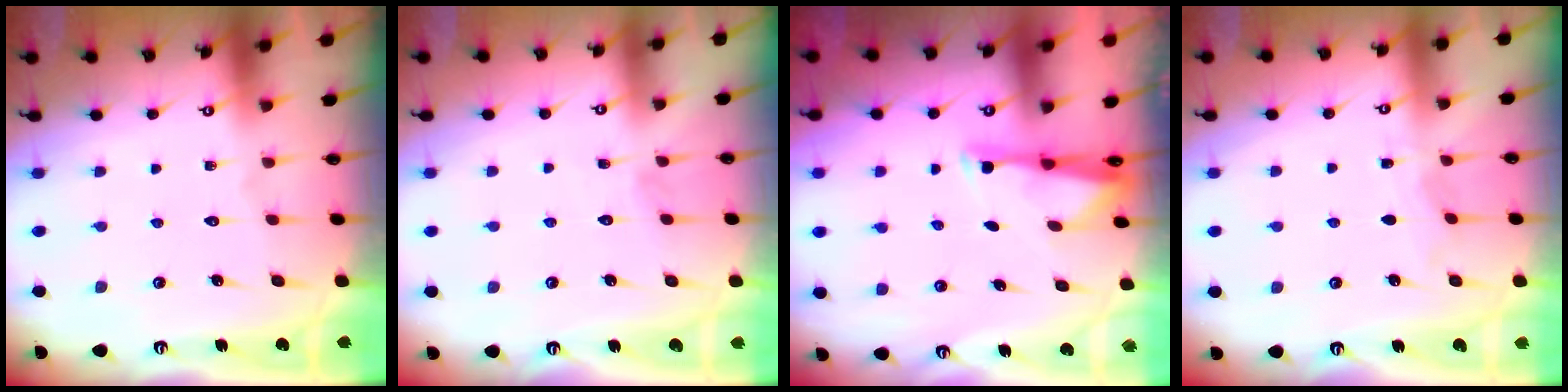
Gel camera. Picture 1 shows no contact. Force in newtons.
{"total": 2.7, "press": 2.7, "slide": 0.2}
{"total": 2.9, "press": 2.9, "slide": 0.6}
{"total": 4.0, "press": 3.9, "slide": 0.5}